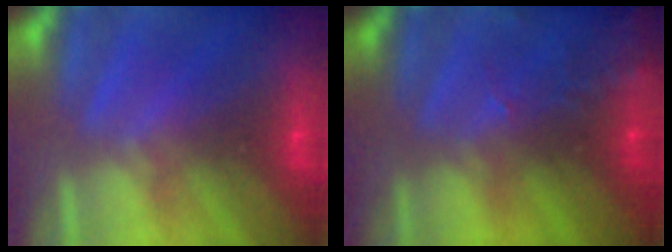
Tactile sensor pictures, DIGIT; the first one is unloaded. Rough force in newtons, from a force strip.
{"total": 6.5}